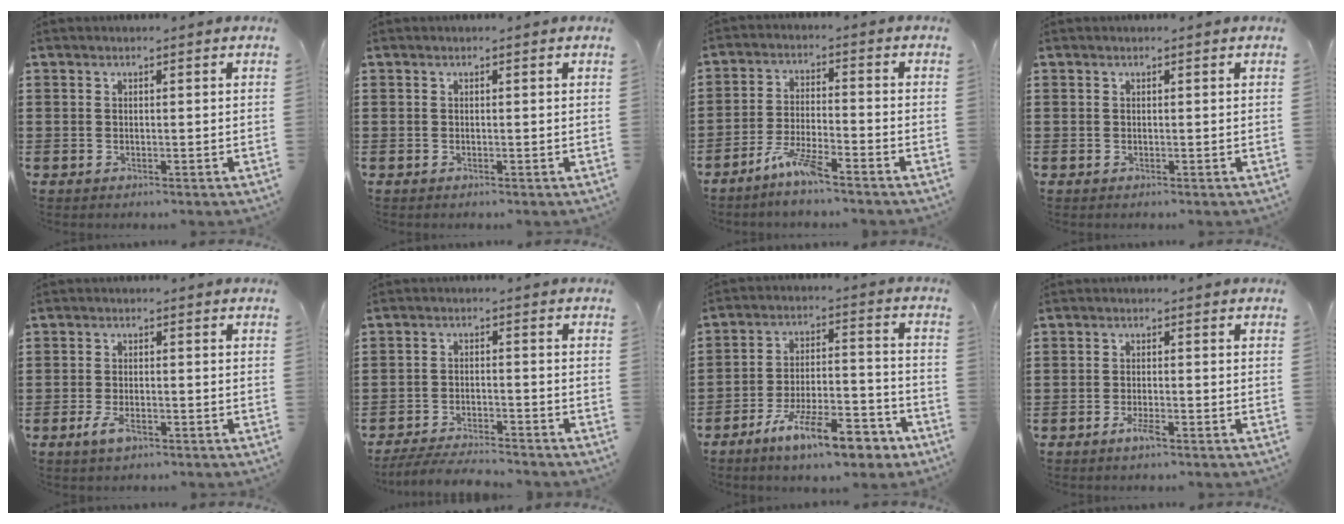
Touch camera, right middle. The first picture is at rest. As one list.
[{"total": 0.0}, {"total": 5.7, "force": [-4.4, 0.6, 3.5], "torque": [-0.084, -0.005, -0.086]}, {"total": 0.0}, {"total": 3.1, "force": [-1.6, 1.2, 2.4], "torque": [-0.054, -0.005, -0.033]}, {"total": 4.5, "force": [-4.3, 0.2, 1.1], "torque": [-0.024, -0.002, -0.088]}, {"total": 12.5, "force": [-9.0, 3.2, 8.0], "torque": [-0.128, 0.036, -0.161]}, {"total": 2.3, "force": [-1.3, 0.5, 1.8], "torque": [-0.037, 0.000, -0.027]}]